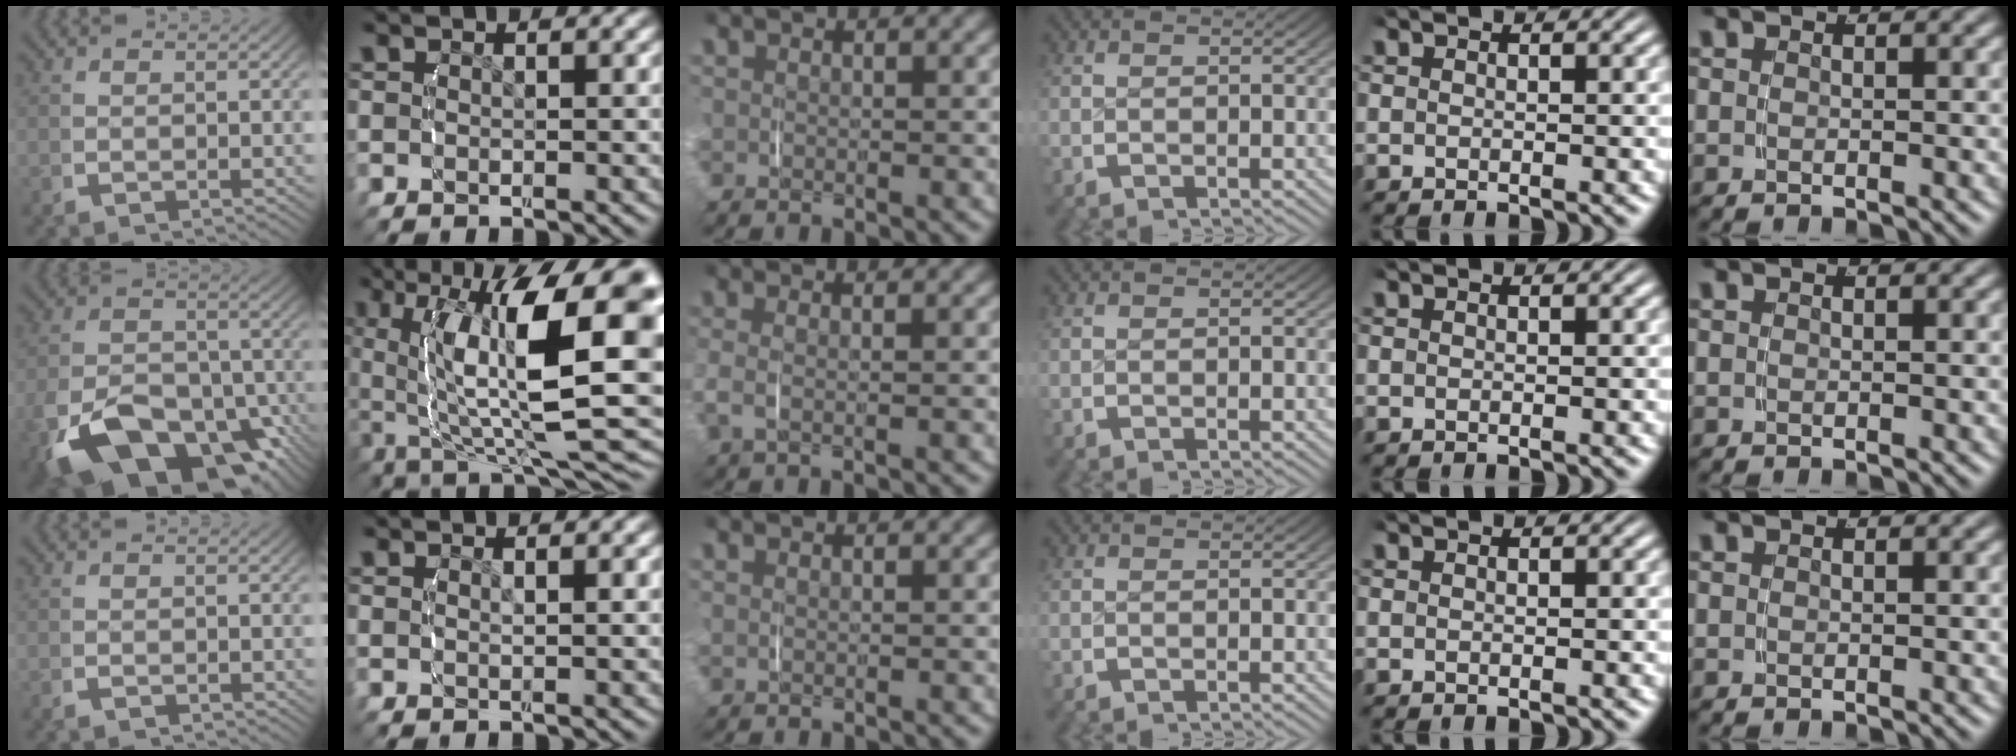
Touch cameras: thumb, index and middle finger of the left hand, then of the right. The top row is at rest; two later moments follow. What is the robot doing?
{"motion": "lift_and_place", "object": "ethernet cable"}